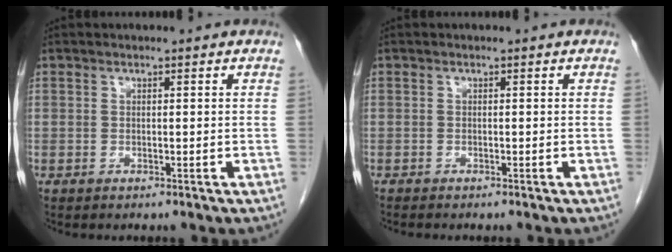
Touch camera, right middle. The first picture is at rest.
{"total": 0.7, "force": [-0.6, 0.0, 0.3], "torque": [-0.005, -0.003, -0.009]}